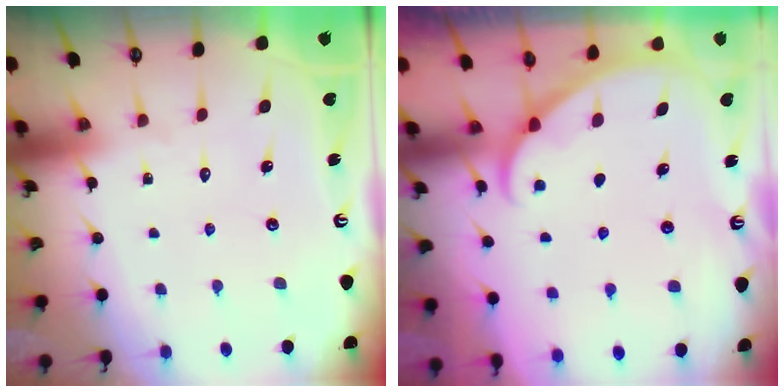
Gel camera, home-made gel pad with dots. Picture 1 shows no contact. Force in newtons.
{"total": 2.1, "press": 2.1, "slide": 0.2}